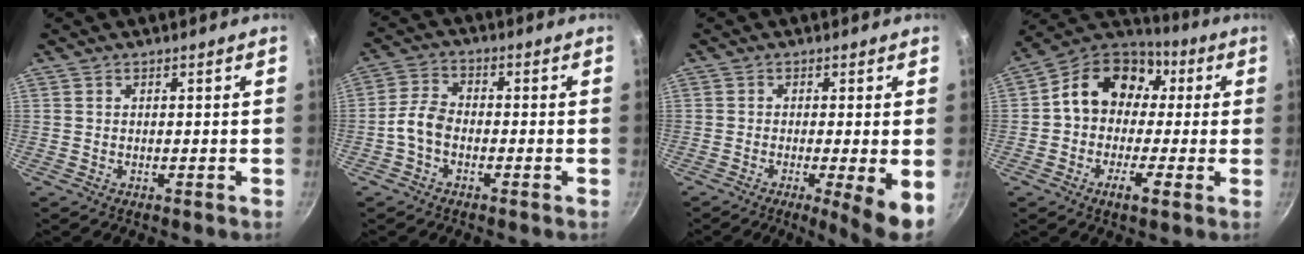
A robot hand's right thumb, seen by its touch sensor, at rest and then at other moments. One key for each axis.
{"total": 4.8, "fx": -1.9, "fy": 3.0, "fz": 3.2, "tx": -0.063, "ty": 0.030, "tz": -0.047}
{"total": 7.0, "fx": -1.7, "fy": 0.6, "fz": 6.7, "tx": -0.102, "ty": -0.008, "tz": -0.024}
{"total": 16.0, "fx": 1.8, "fy": 12.1, "fz": 10.3, "tx": -0.151, "ty": 0.042, "tz": 0.010}